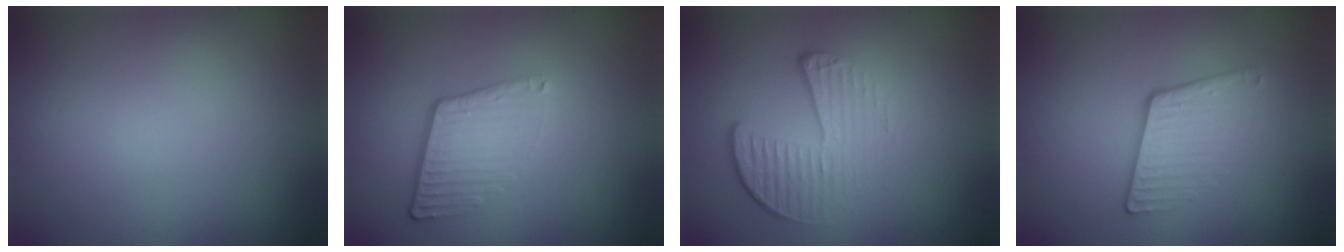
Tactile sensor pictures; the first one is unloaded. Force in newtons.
{"total": 4.4, "press": 2.8, "slide": 3.3}
{"total": 4.4, "press": 2.9, "slide": 3.3}
{"total": 4.0, "press": 2.6, "slide": 3.1}